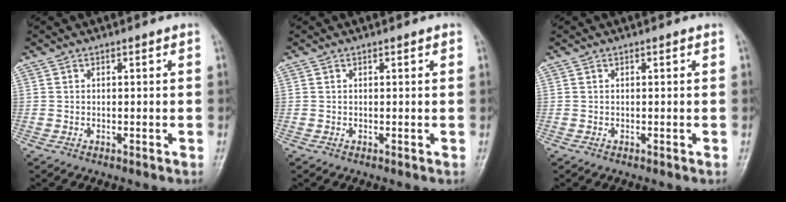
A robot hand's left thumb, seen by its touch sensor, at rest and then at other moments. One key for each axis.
{"total": 0.6, "fx": 0.3, "fy": 0.1, "fz": 0.4, "tx": -0.007, "ty": 0.001, "tz": 0.001}
{"total": 0.0}